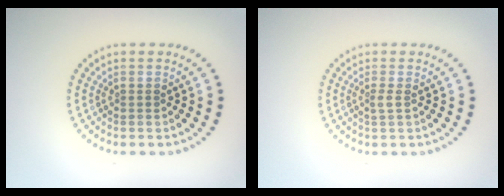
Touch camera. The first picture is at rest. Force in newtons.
{"total": 0.9, "press": 0.6, "slide": 0.6}